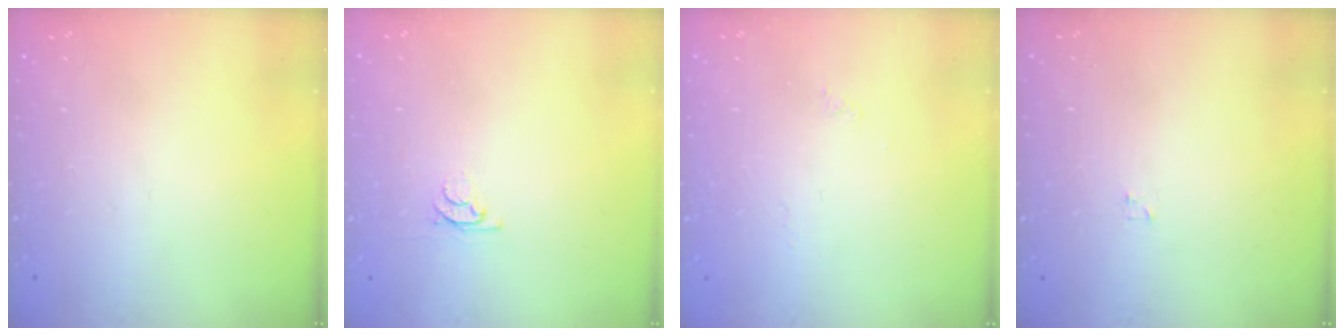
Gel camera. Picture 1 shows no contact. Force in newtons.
{"total": 3.1, "press": 3.0, "slide": 0.4}
{"total": 1.7, "press": 1.6, "slide": 0.4}
{"total": 1.2, "press": 1.2, "slide": 0.2}